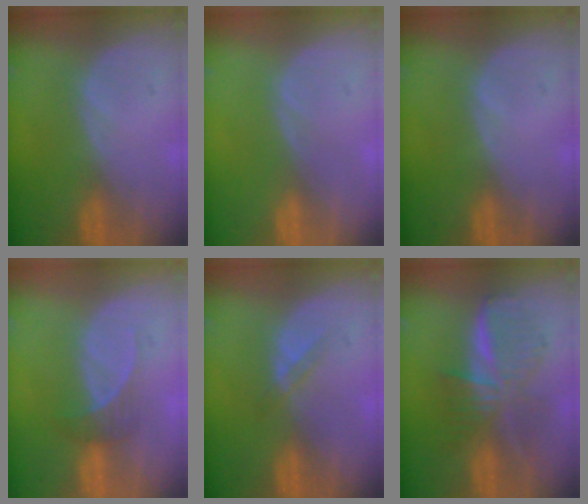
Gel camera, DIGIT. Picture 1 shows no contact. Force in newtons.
{"total": 0.0}
{"total": 0.0}
{"total": 2.5, "press": 2.3, "slide": 0.9}
{"total": 1.8, "press": 1.4, "slide": 1.0}
{"total": 7.7, "press": 7.7, "slide": 0.3}